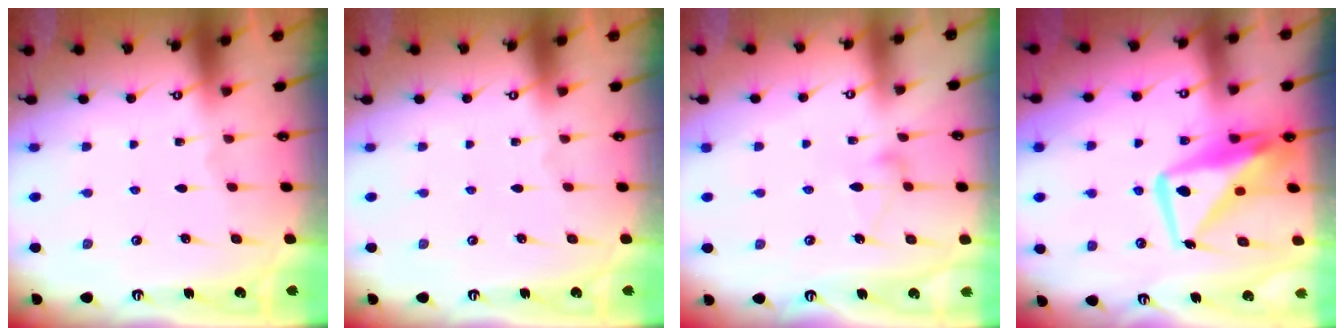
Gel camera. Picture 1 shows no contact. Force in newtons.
{"total": 0.0}
{"total": 6.6, "press": 6.6, "slide": 0.3}
{"total": 13.4, "press": 13.4, "slide": 1.3}